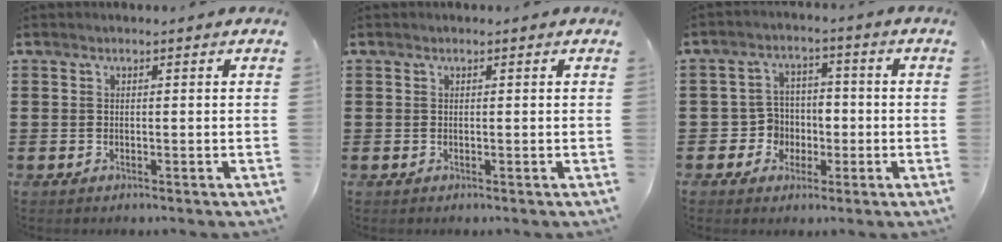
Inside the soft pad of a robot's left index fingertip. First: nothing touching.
{"total": 0.0}
{"total": 4.9, "force": [-1.3, 4.6, 1.1], "torque": [-0.037, 0.012, -0.026]}